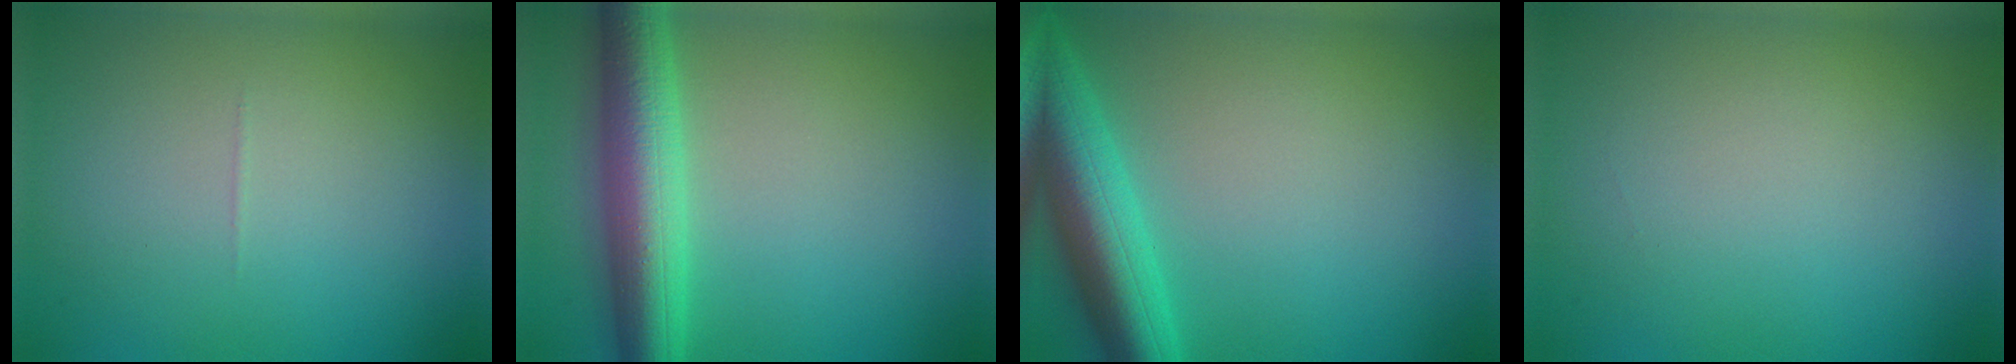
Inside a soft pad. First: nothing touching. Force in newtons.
{"total": 7.0, "press": 7.0, "slide": 0.1}
{"total": 7.0, "press": 6.9, "slide": 0.4}
{"total": 0.0}